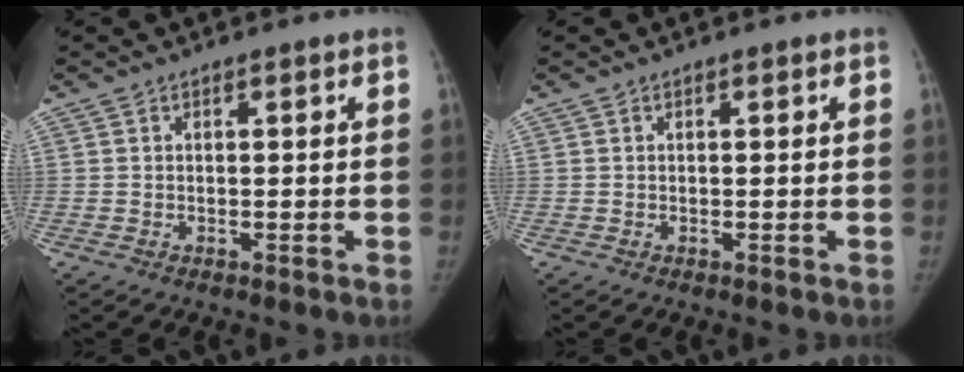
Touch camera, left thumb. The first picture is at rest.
{"total": 0.0}